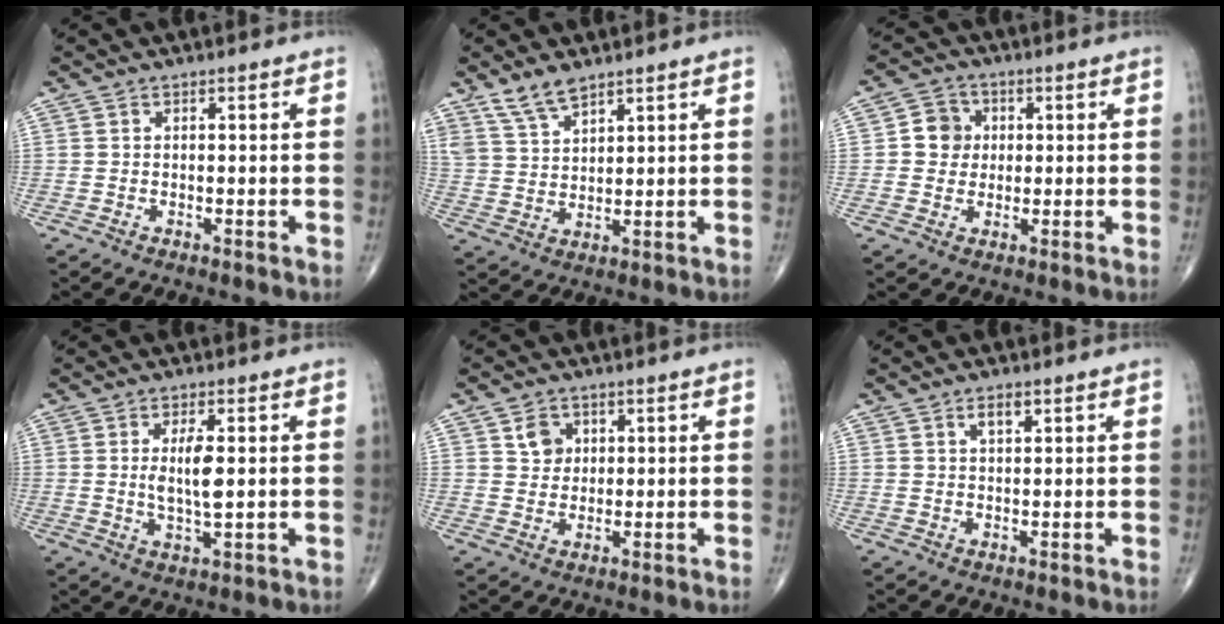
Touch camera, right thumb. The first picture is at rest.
{"total": 6.1, "force": [4.8, 2.4, 3.0], "torque": [-0.050, -0.022, 0.100]}
{"total": 5.4, "force": [0.6, 5.0, 2.0], "torque": [-0.004, 0.006, 0.003]}
{"total": 6.0, "force": [0.7, 1.8, 5.7], "torque": [-0.105, -0.012, 0.015]}
{"total": 4.1, "force": [1.6, 3.4, 1.6], "torque": [-0.007, -0.007, 0.027]}
{"total": 2.4, "force": [1.3, 1.1, 1.7], "torque": [-0.026, -0.004, 0.023]}